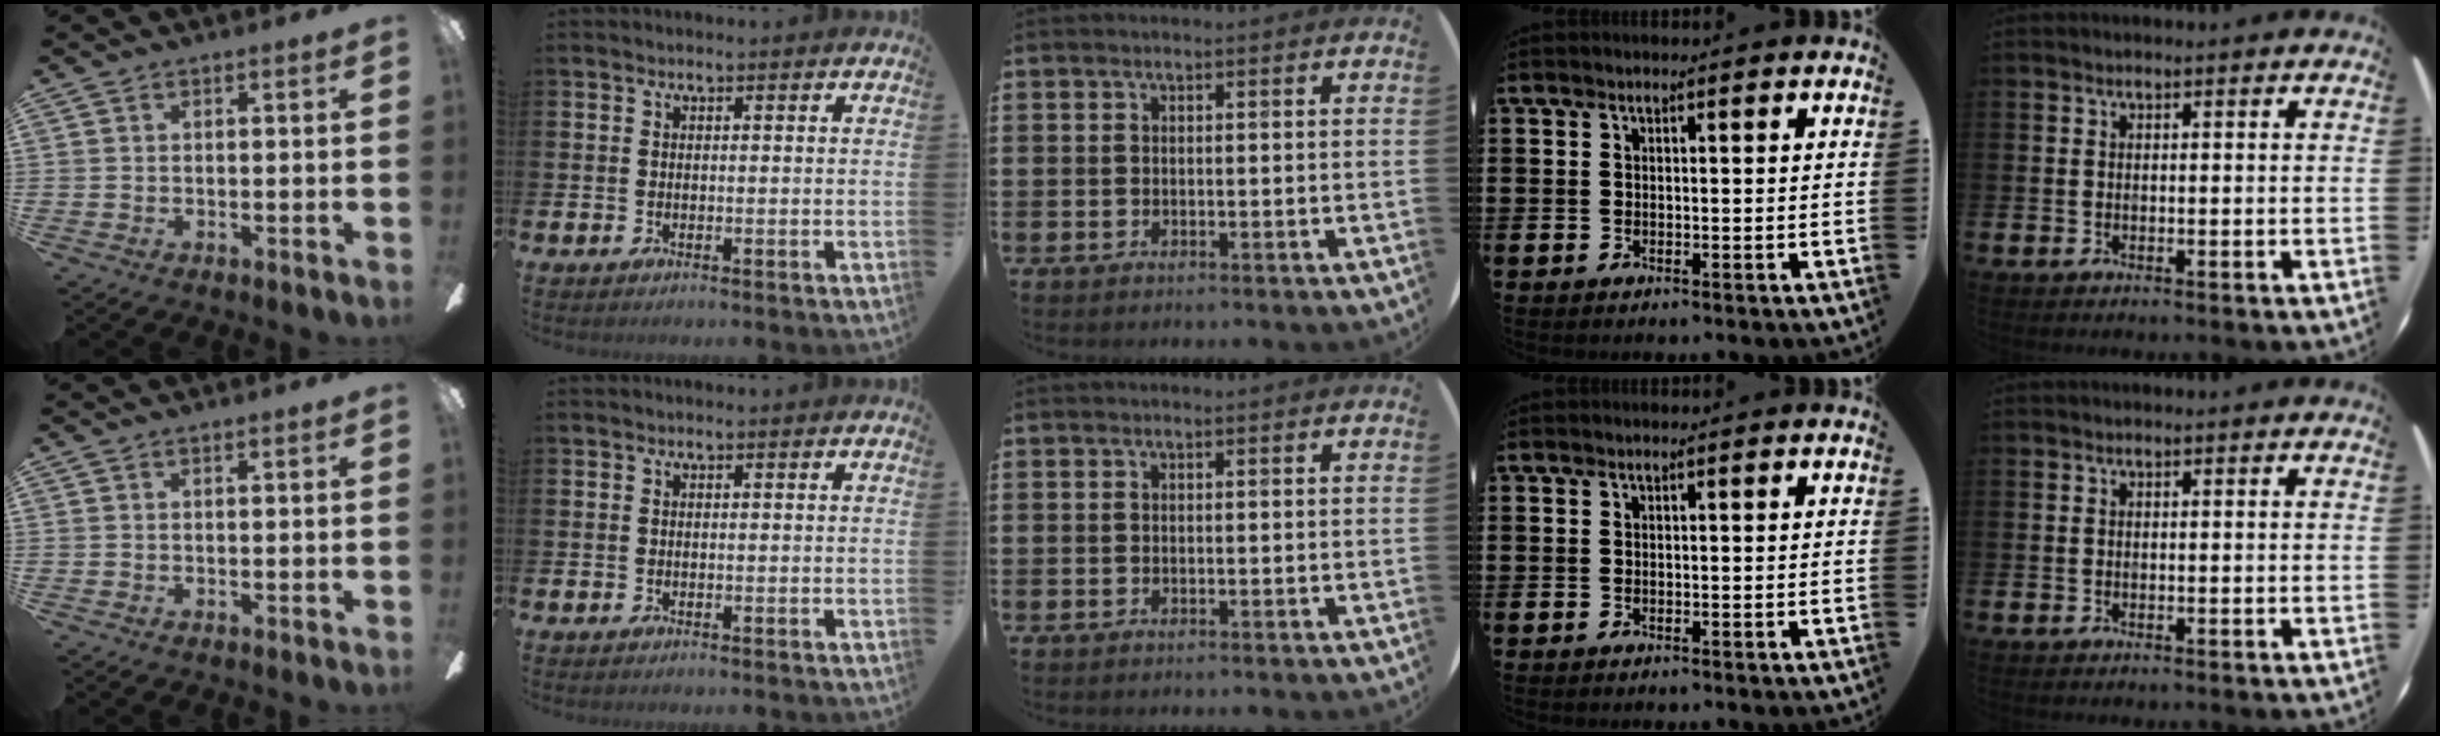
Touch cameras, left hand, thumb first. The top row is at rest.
{}